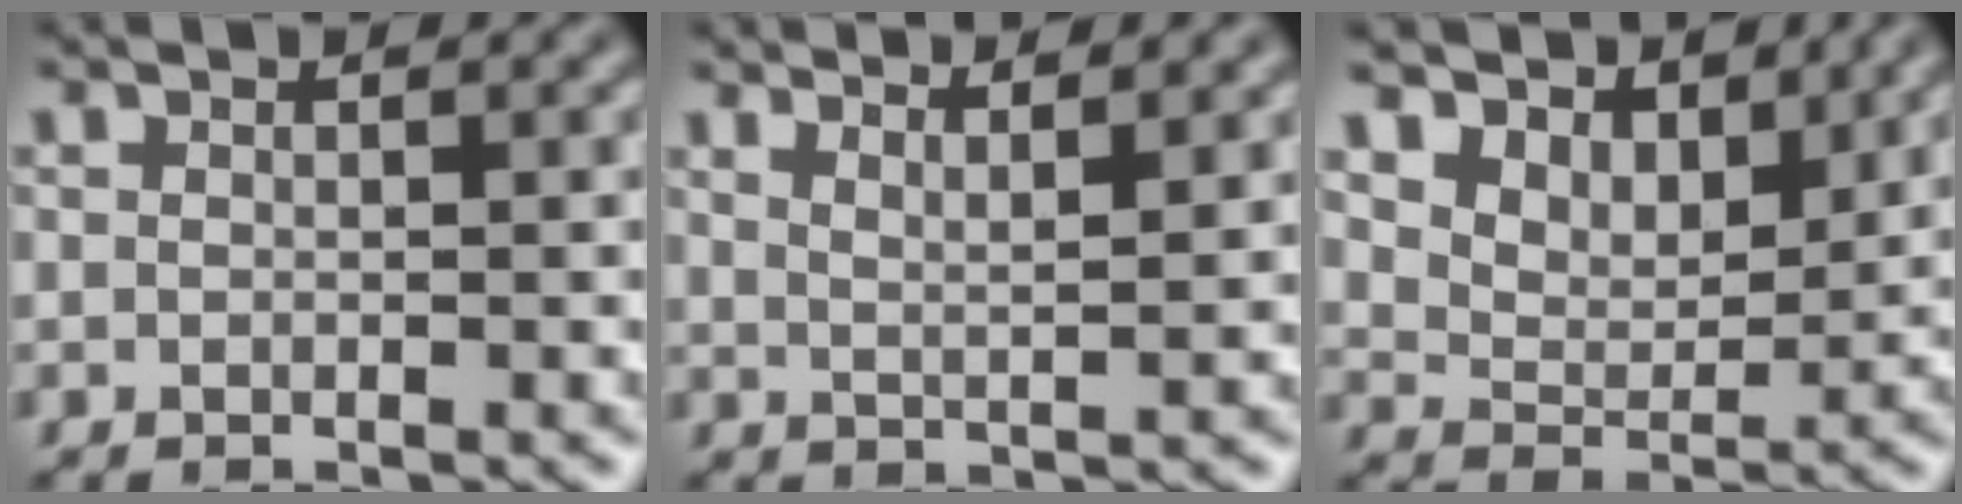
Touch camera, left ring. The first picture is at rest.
{"total": 4.8, "force": [3.9, 1.3, 2.5], "torque": [-0.009, 0.023, 0.031]}
{"total": 6.3, "force": [5.3, 2.8, 2.2], "torque": [-0.060, -0.018, 0.093]}